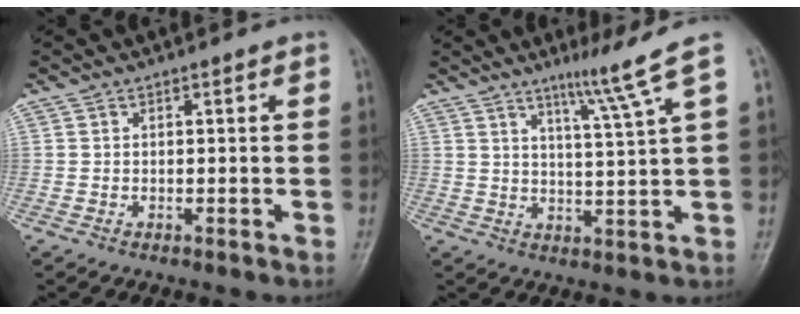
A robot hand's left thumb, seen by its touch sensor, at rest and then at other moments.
{"total": 7.2, "force": [4.4, -1.5, 5.5], "torque": [-0.087, -0.039, 0.075]}